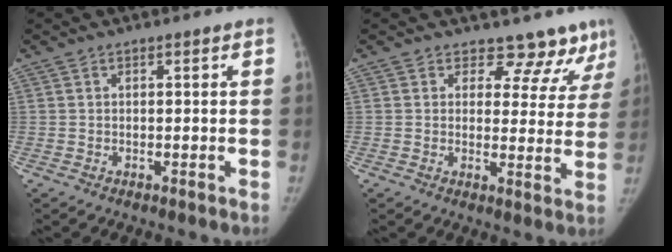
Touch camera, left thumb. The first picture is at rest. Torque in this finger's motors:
{"motor_torque": [-0.12, 0.21, 0.01, 0.27, -0.04]}